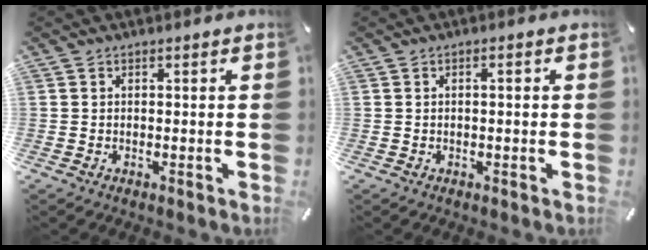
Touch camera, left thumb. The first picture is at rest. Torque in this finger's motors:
{"motor_torque": [-0.14, -0.38, 0.00, 0.05, 0.00]}